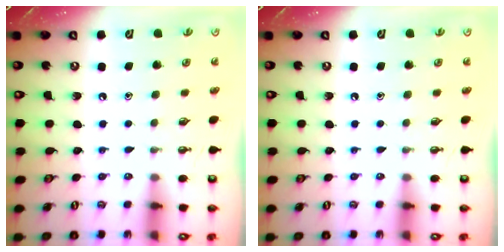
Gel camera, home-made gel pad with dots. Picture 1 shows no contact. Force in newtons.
{"total": 0.0}